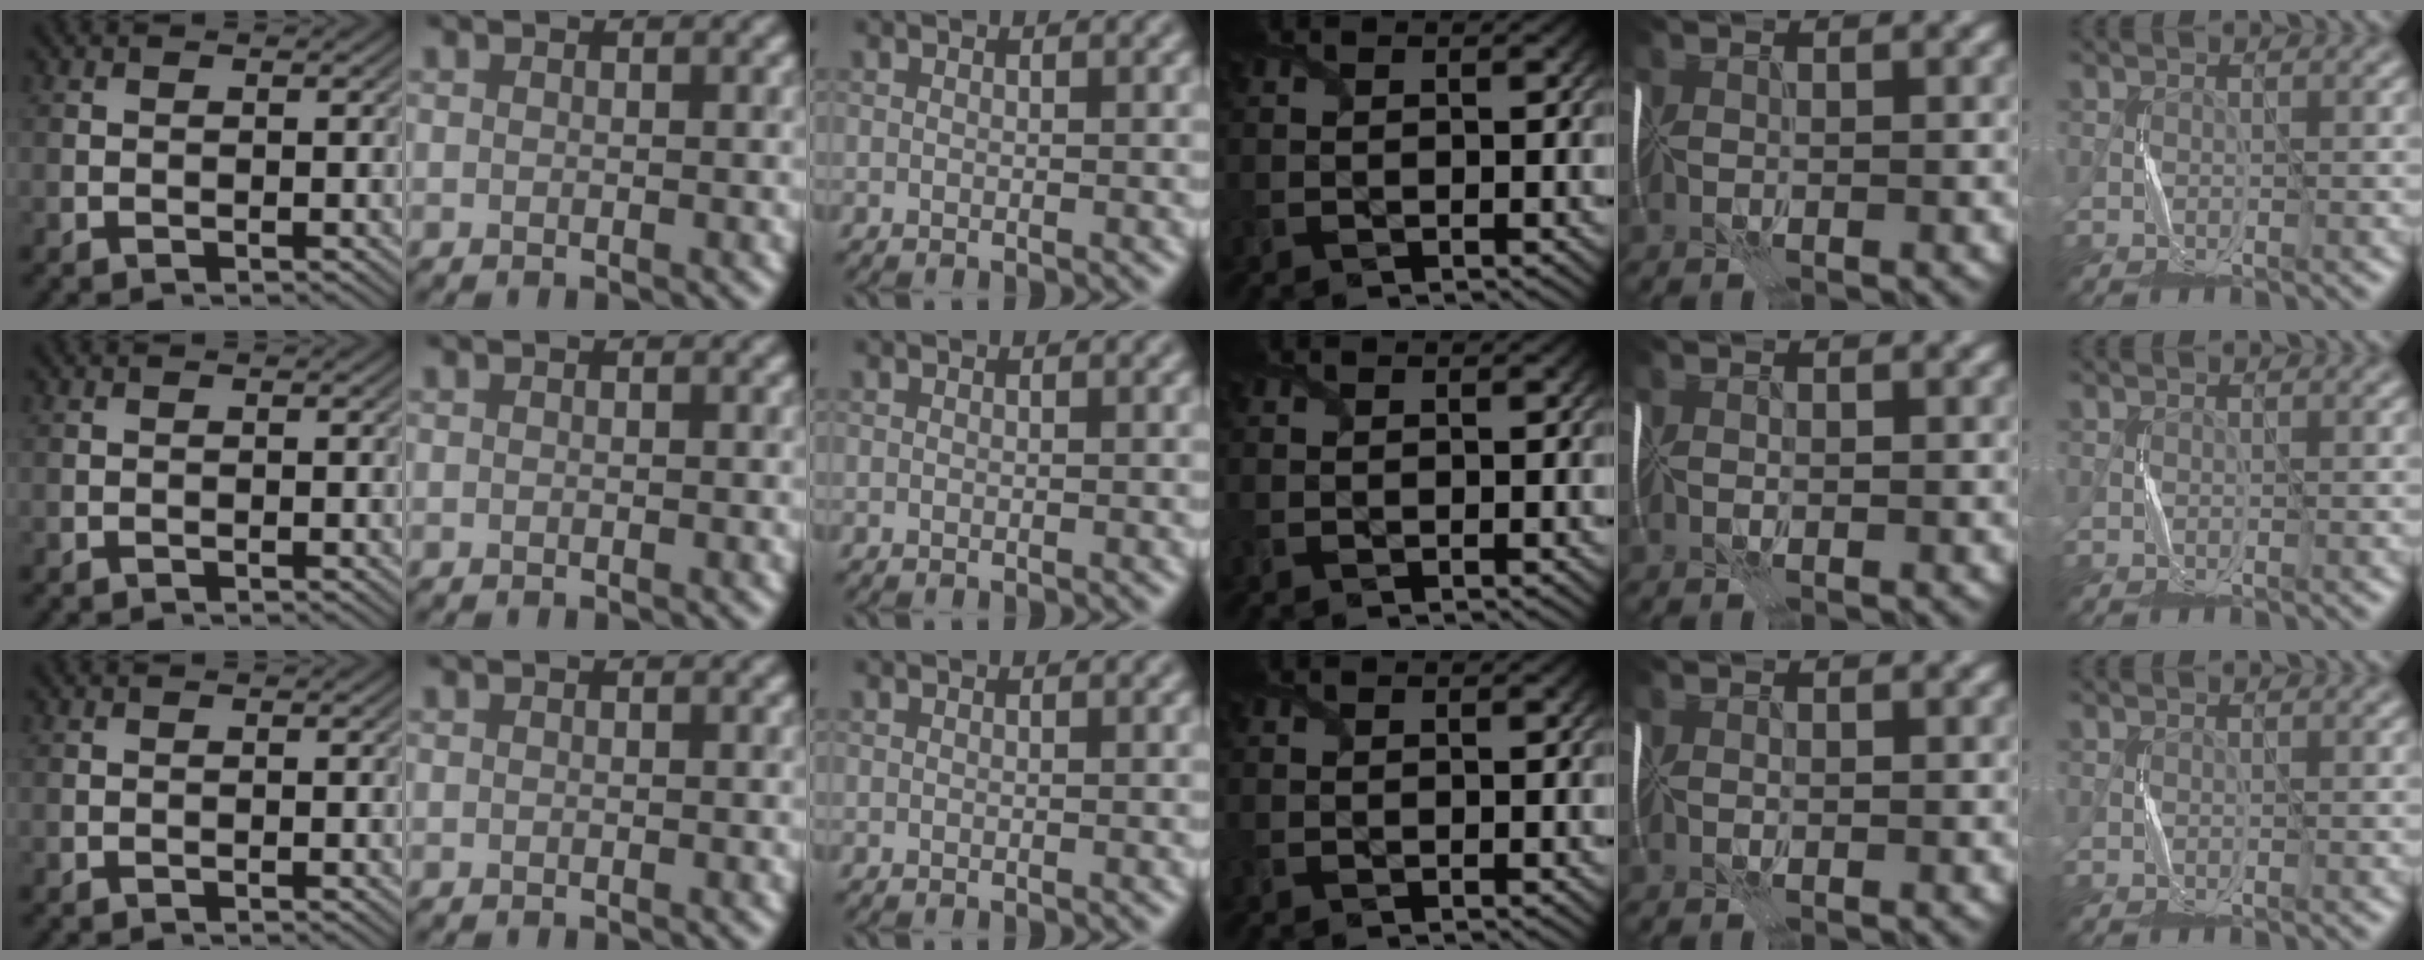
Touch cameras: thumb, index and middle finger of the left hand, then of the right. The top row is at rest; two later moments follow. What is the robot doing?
{"motion": "fold", "object": "plastic wrap"}